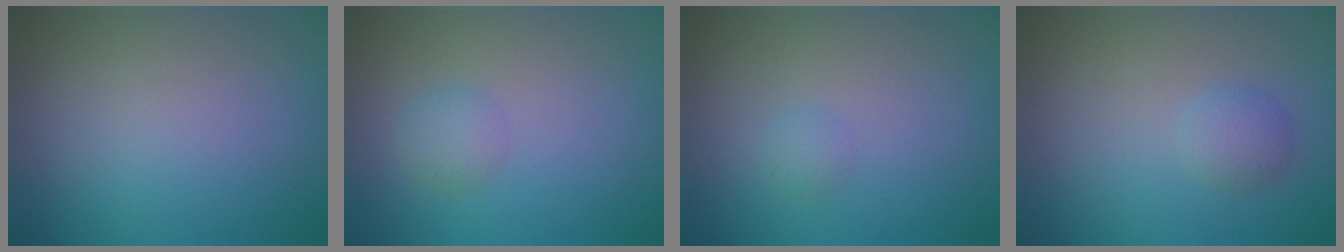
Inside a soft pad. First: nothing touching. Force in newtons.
{"total": 1.7, "press": 1.7, "slide": 0.1}
{"total": 1.0, "press": 1.0, "slide": 0.1}
{"total": 1.7, "press": 1.7, "slide": 0.1}